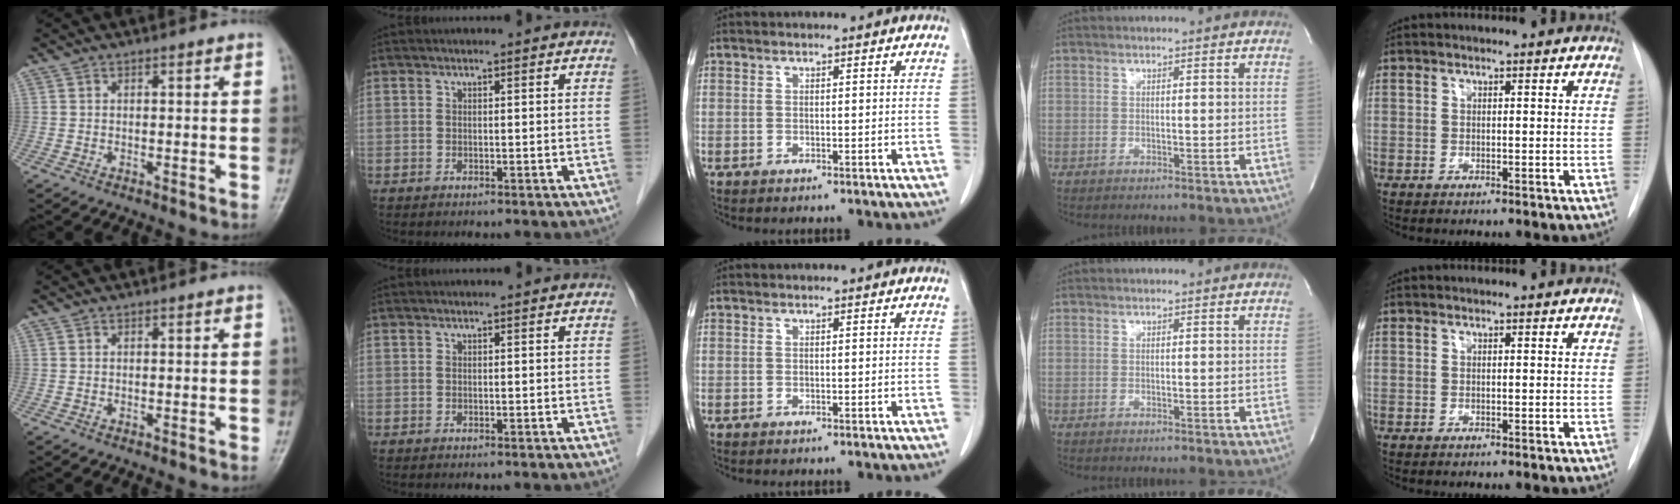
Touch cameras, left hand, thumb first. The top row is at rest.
{}